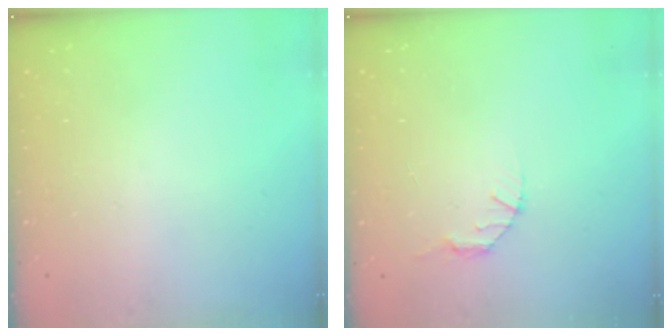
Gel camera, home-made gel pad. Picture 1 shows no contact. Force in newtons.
{"total": 2.8, "press": 2.8, "slide": 0.4}